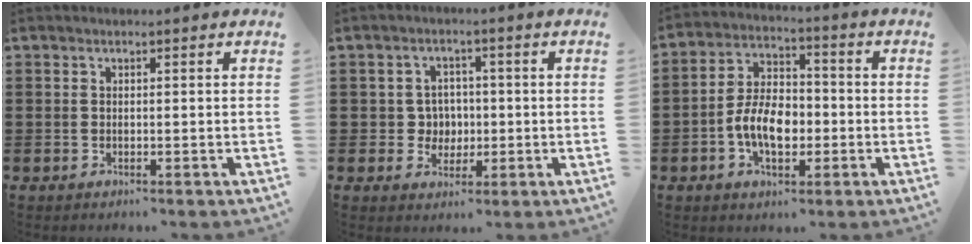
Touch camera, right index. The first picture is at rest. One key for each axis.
{"total": 3.9, "fx": -0.2, "fy": 3.7, "fz": 1.3, "tx": -0.033, "ty": 0.007, "tz": -0.009}
{"total": 8.0, "fx": -2.0, "fy": 4.8, "fz": 6.1, "tx": -0.127, "ty": 0.003, "tz": -0.044}